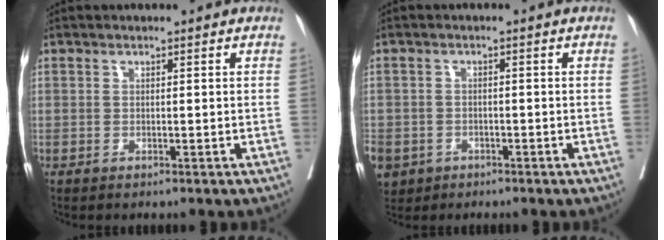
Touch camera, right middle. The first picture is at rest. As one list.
[{"total": 9.3, "force": [-4.5, 7.7, 2.9], "torque": [-0.099, -0.002, -0.068]}]